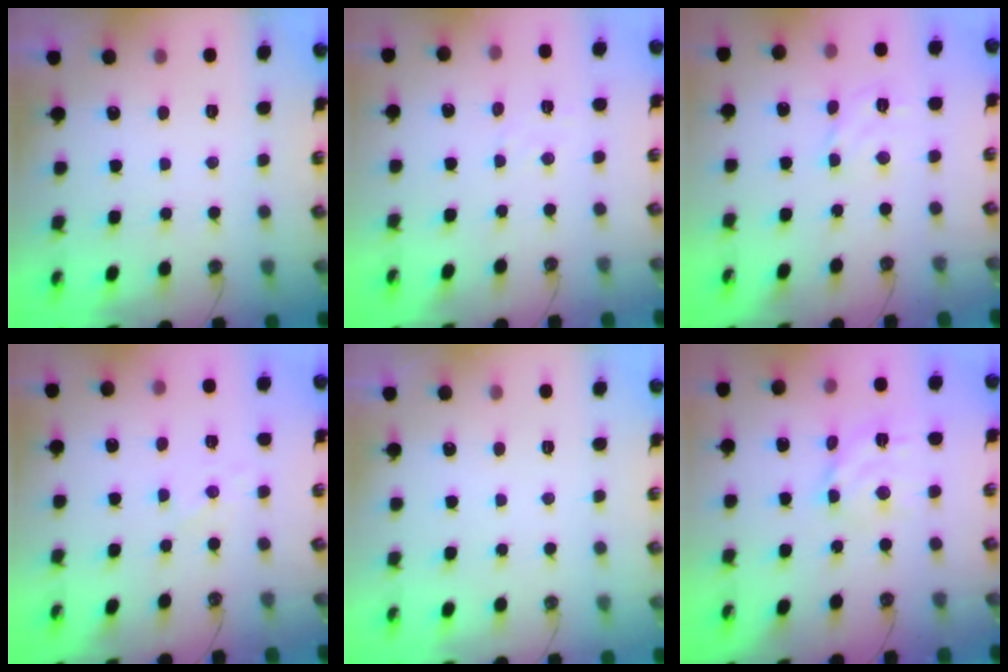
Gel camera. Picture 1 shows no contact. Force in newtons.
{"total": 3.7, "press": 3.6, "slide": 0.5}
{"total": 5.2, "press": 5.1, "slide": 0.5}
{"total": 3.5, "press": 3.5, "slide": 0.4}
{"total": 0.0}
{"total": 9.3, "press": 9.3, "slide": 0.7}